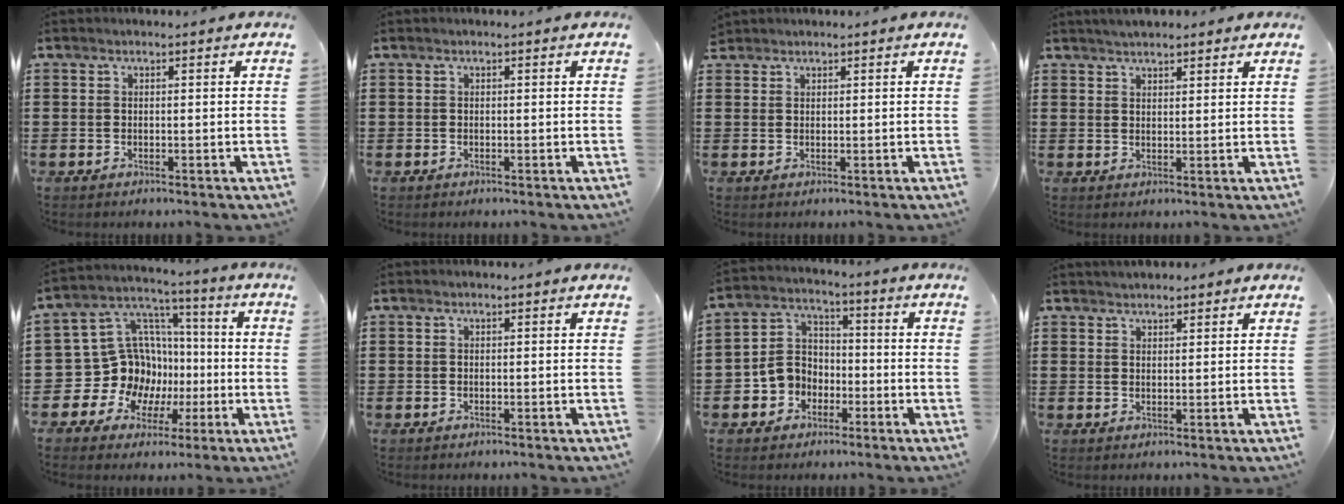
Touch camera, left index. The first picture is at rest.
{"total": 0.0}
{"total": 1.0, "force": [0.9, 0.4, 0.1], "torque": [-0.004, 0.001, 0.019]}
{"total": 2.5, "force": [2.4, 0.4, 0.7], "torque": [-0.018, 0.003, 0.044]}
{"total": 13.6, "force": [-2.1, 12.6, 4.6], "torque": [-0.133, -0.018, -0.019]}
{"total": 0.0}
{"total": 5.7, "force": [-2.5, 4.9, 1.1], "torque": [-0.050, 0.009, -0.055]}
{"total": 1.7, "force": [1.7, 0.4, 0.2], "torque": [-0.006, 0.004, 0.033]}